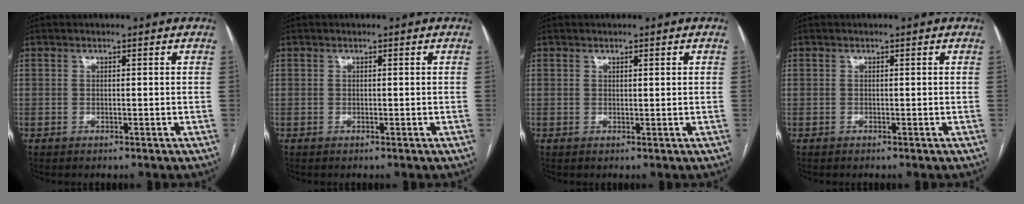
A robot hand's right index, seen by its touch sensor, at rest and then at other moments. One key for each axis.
{"total": 0.0}
{"total": 0.7, "fx": 0.4, "fy": 0.0, "fz": 0.5, "tx": -0.010, "ty": 0.000, "tz": 0.006}
{"total": 0.0}